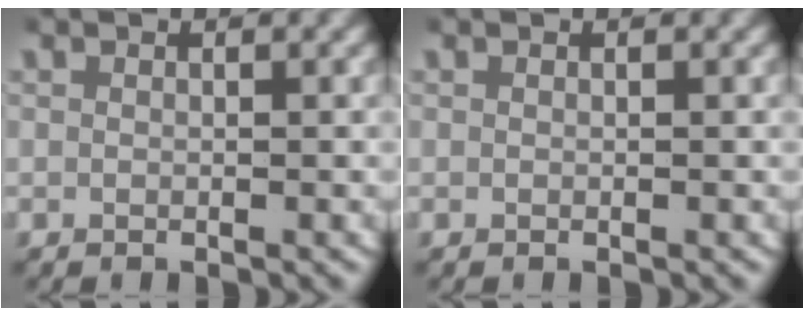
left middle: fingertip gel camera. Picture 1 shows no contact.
{"total": 0.0}